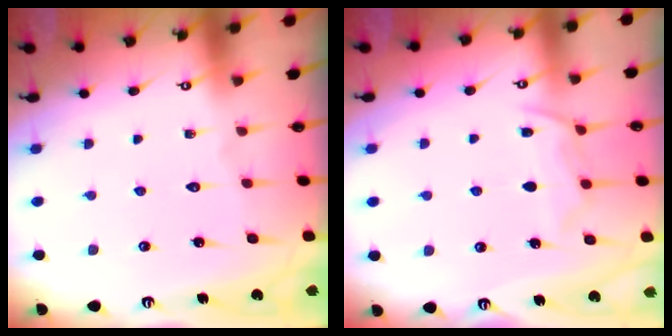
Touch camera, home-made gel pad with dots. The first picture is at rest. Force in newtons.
{"total": 8.7, "press": 8.6, "slide": 1.1}